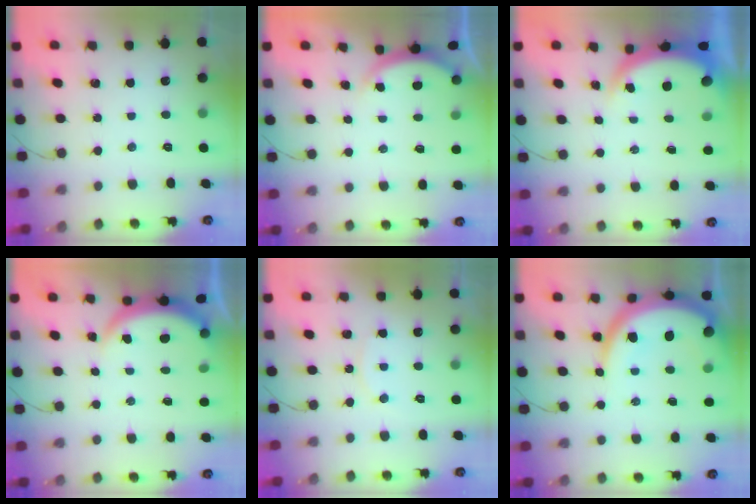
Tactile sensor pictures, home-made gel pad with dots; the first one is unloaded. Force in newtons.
{"total": 2.1, "press": 2.0, "slide": 0.3}
{"total": 5.2, "press": 5.1, "slide": 0.5}
{"total": 4.0, "press": 4.0, "slide": 0.3}
{"total": 7.0, "press": 7.0, "slide": 0.6}
{"total": 14.1, "press": 14.0, "slide": 1.4}